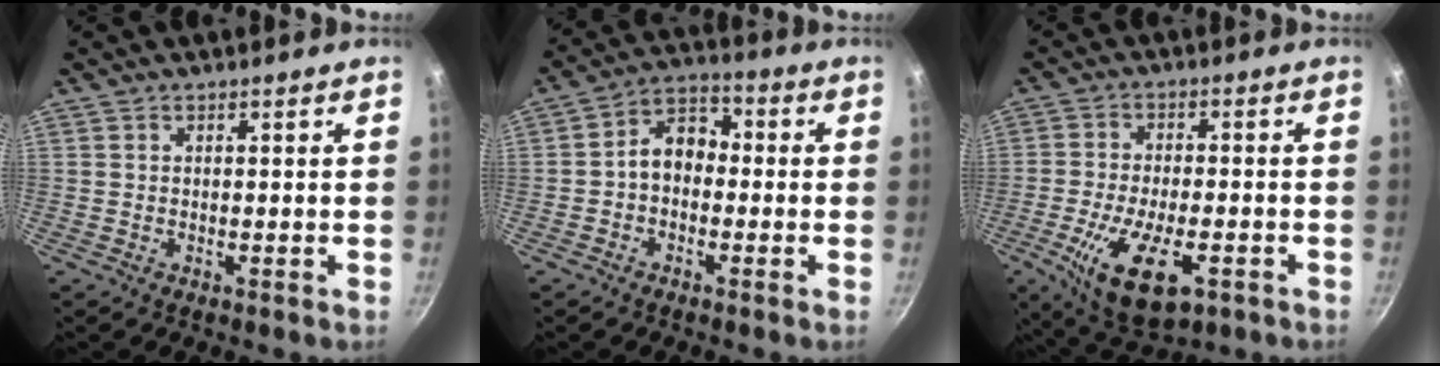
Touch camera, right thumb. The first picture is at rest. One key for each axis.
{"total": 7.2, "fx": -1.1, "fy": 5.3, "fz": 4.7, "tx": -0.046, "ty": 0.034, "tz": -0.036}
{"total": 14.5, "fx": -5.5, "fy": 6.4, "fz": 11.8, "tx": -0.204, "ty": 0.003, "tz": -0.088}